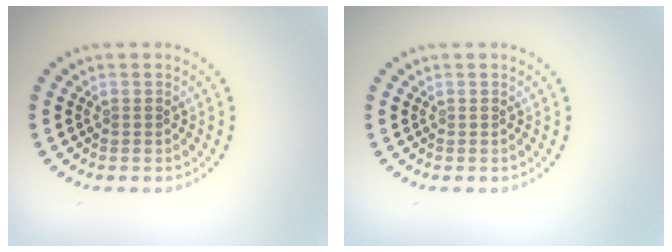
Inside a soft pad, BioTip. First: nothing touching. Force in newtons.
{"total": 0.0}